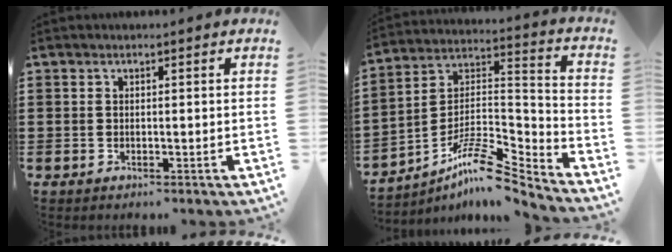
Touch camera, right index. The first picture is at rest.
{"total": 9.6, "force": [-7.7, 2.0, 5.3], "torque": [-0.105, 0.005, -0.156]}